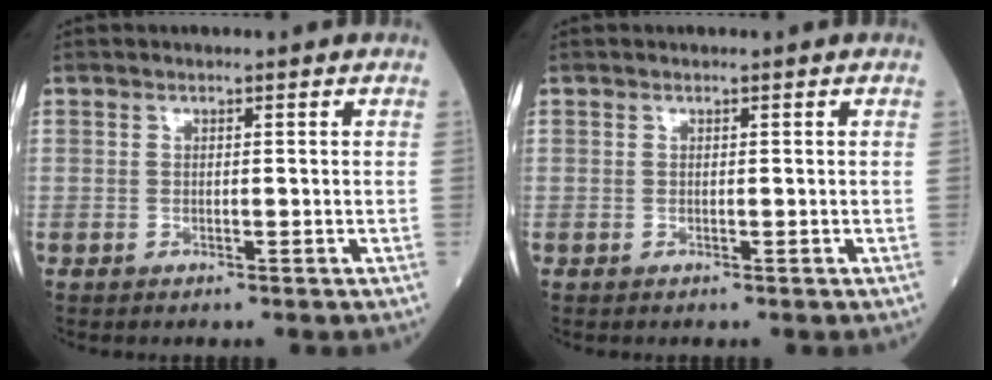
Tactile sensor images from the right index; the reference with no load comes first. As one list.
[{"total": 0.0}]